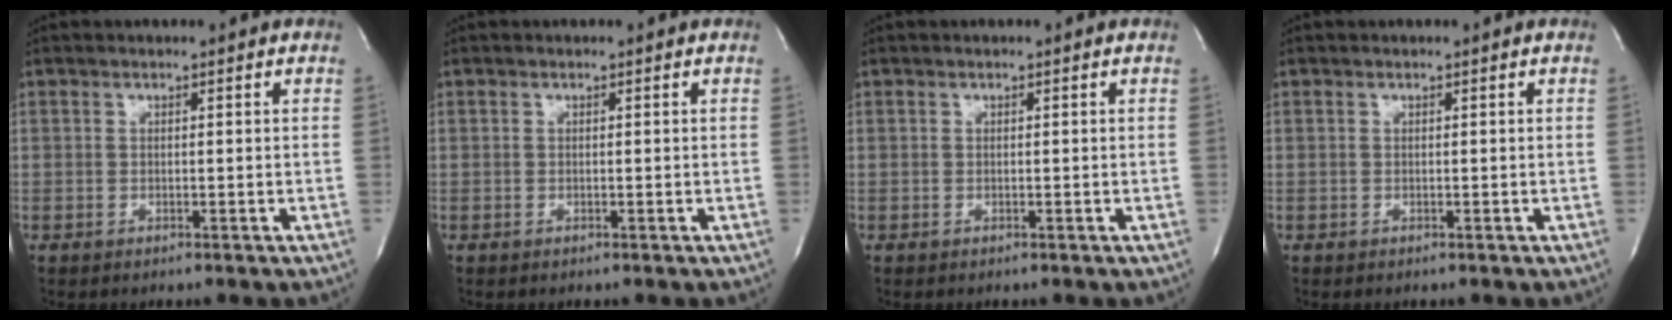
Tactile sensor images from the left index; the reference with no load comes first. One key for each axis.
{"total": 0.0}
{"total": 0.0}
{"total": 0.0}